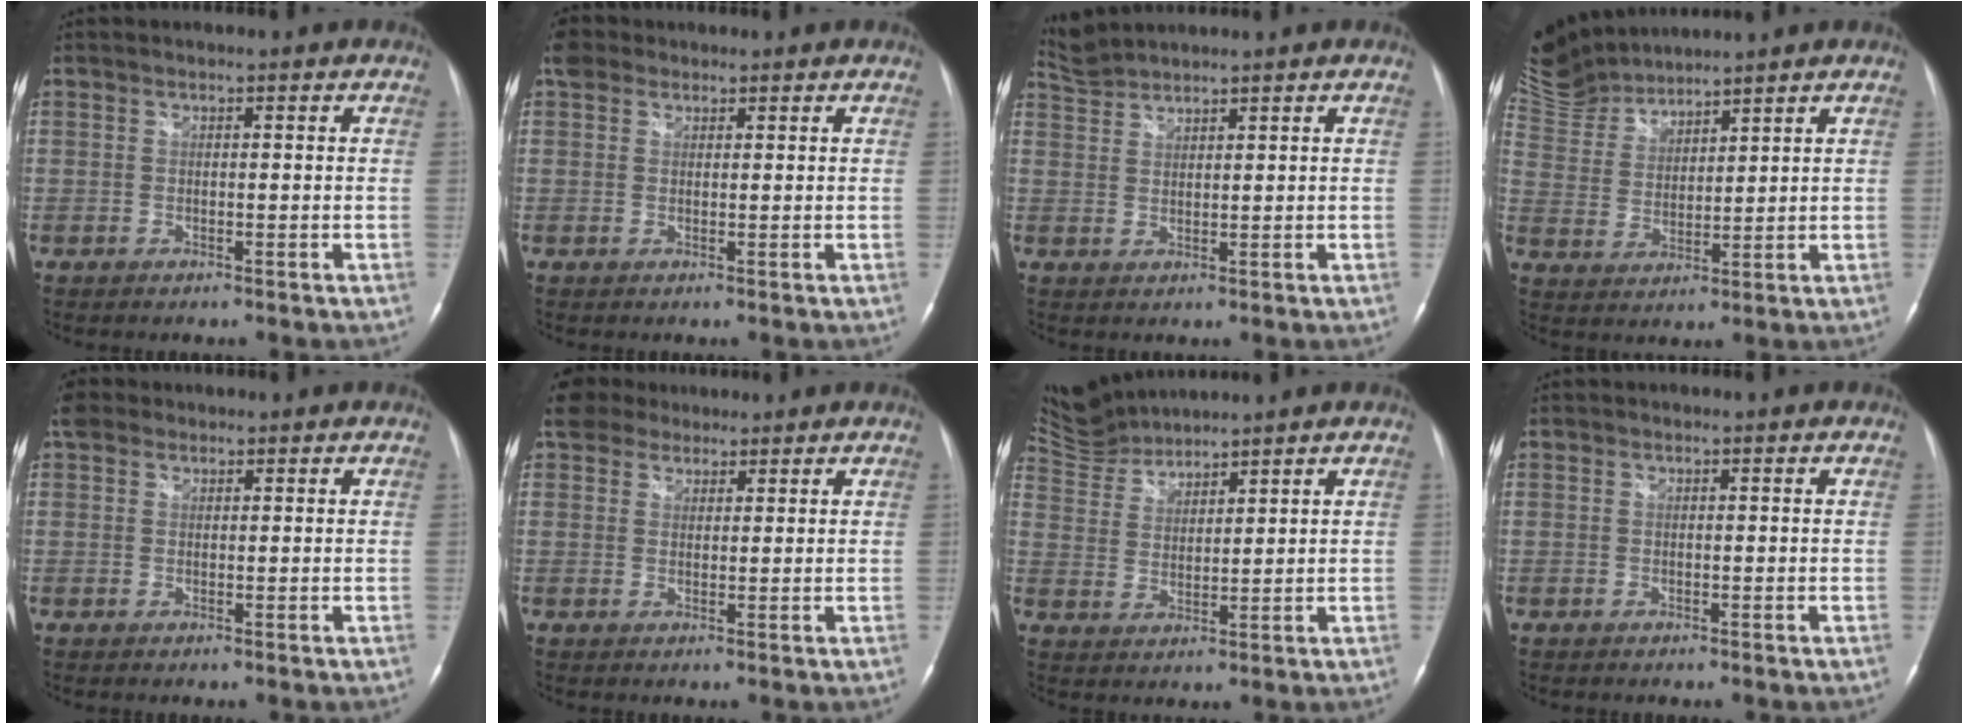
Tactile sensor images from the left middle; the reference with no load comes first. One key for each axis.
{"total": 3.1, "fx": 2.0, "fy": 2.2, "fz": 0.9, "tx": -0.024, "ty": 0.025, "tz": 0.037}
{"total": 3.6, "fx": 3.6, "fy": -0.4, "fz": -0.5, "tx": -0.009, "ty": 0.016, "tz": 0.080}
{"total": 9.0, "fx": 8.9, "fy": 0.7, "fz": 0.7, "tx": -0.036, "ty": 0.011, "tz": 0.195}
{"total": 2.8, "fx": 1.8, "fy": 2.0, "fz": 0.8, "tx": -0.021, "ty": 0.025, "tz": 0.032}
{"total": 4.6, "fx": 3.8, "fy": 2.5, "fz": 0.8, "tx": -0.022, "ty": 0.027, "tz": 0.069}
{"total": 6.8, "fx": 6.7, "fy": 0.2, "fz": -0.3, "tx": -0.007, "ty": 0.008, "tz": 0.147}
{"total": 0.0}